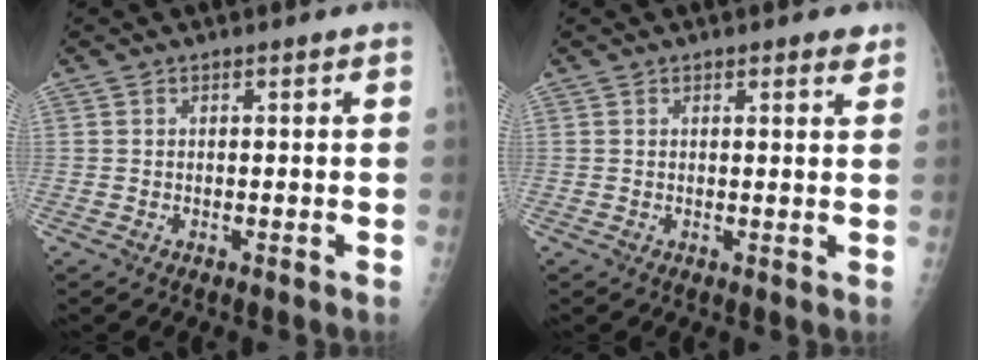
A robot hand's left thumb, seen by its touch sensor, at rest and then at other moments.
{"total": 2.0, "force": [1.6, 0.5, 1.1], "torque": [-0.006, -0.008, 0.018]}